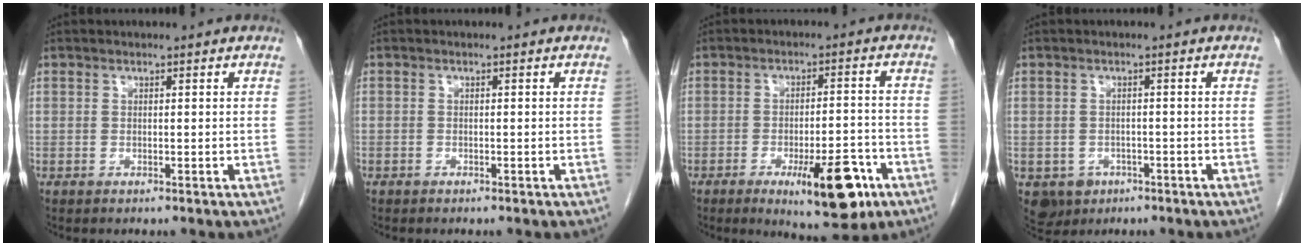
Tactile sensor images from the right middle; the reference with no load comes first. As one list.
[{"total": 0.5, "force": [-0.4, 0.3, 0.1], "torque": [-0.005, 0.003, -0.009]}, {"total": 11.2, "force": [-5.6, 3.0, 9.2], "torque": [-0.128, -0.008, -0.074]}, {"total": 4.4, "force": [-2.2, 3.7, 1.0], "torque": [-0.013, 0.003, -0.027]}]